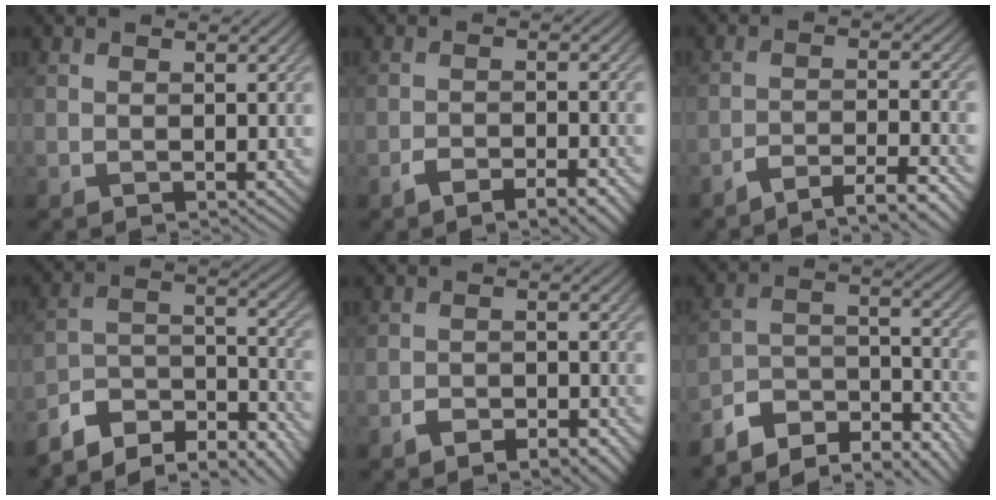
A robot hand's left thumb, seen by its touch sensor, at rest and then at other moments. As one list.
[{"total": 4.7, "force": [-3.2, 1.4, 3.1], "torque": [-0.053, 0.001, -0.048]}, {"total": 5.3, "force": [-4.3, 0.9, 3.0], "torque": [-0.050, 0.006, -0.075]}, {"total": 10.5, "force": [-8.9, 3.2, 4.4], "torque": [-0.087, 0.005, -0.157]}, {"total": 4.6, "force": [-2.9, 2.1, 2.8], "torque": [-0.044, 0.001, -0.047]}, {"total": 9.7, "force": [-8.5, 2.6, 3.7], "torque": [-0.071, 0.005, -0.154]}]